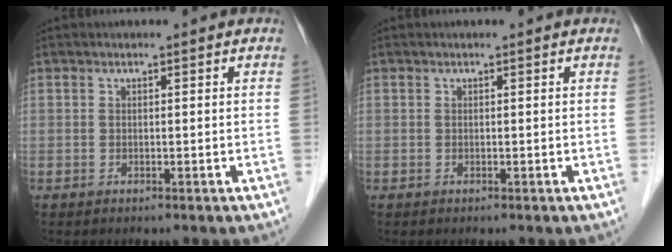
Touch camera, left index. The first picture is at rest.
{"total": 0.0}